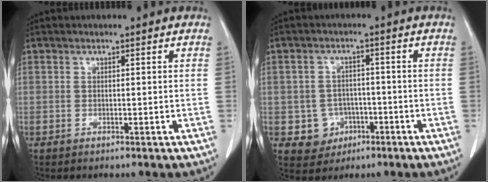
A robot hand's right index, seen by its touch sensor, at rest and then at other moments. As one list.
[{"total": 5.2, "force": [-1.8, 4.8, 0.7], "torque": [-0.004, 0.011, -0.019]}]